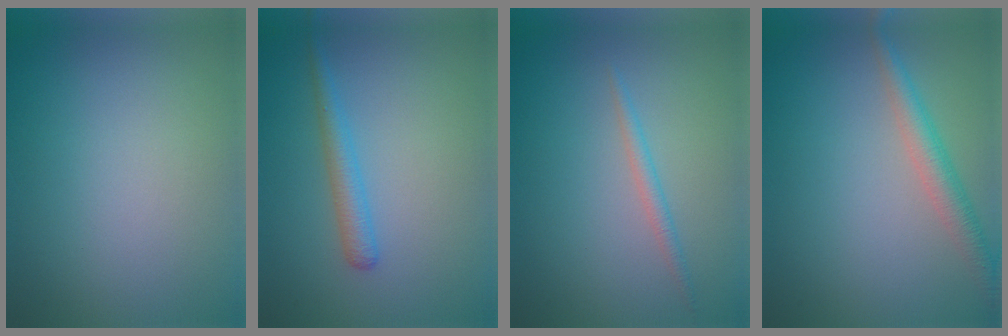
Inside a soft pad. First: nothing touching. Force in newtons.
{"total": 2.0, "press": 2.0, "slide": 0.1}
{"total": 1.2, "press": 1.2, "slide": 0.0}
{"total": 2.9, "press": 2.9, "slide": 0.2}